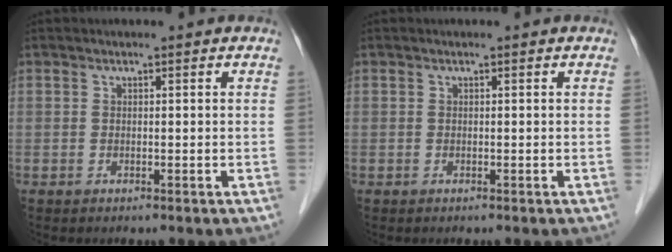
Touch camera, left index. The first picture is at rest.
{"total": 0.0}